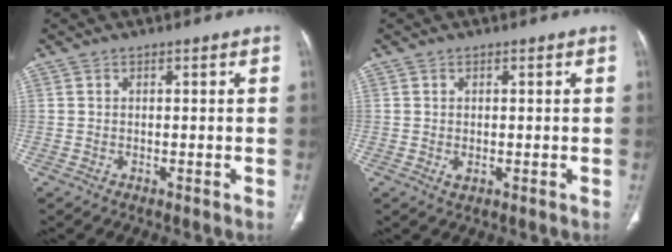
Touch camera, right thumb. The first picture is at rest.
{"total": 1.3, "force": [-0.2, 0.8, 1.1], "torque": [-0.020, -0.005, -0.001]}